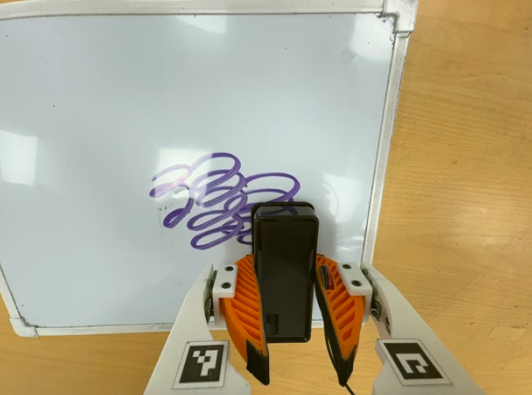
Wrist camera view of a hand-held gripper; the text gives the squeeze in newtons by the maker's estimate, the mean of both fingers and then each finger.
{"total": 10.5, "left": 10.2, "right": 10.9}